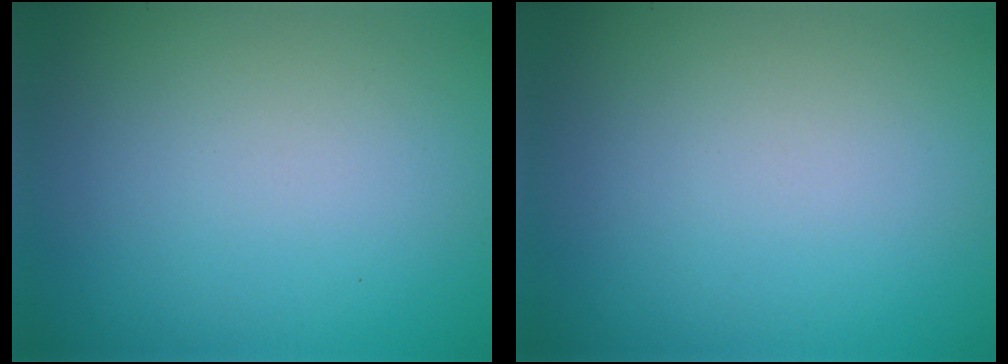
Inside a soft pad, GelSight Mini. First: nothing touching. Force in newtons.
{"total": 0.0}